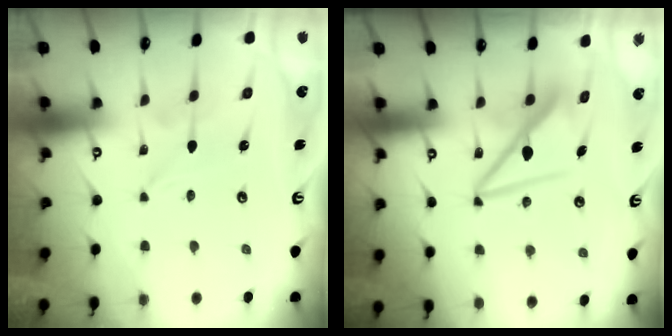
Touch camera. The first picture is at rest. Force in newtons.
{"total": 8.9, "press": 8.9, "slide": 0.8}